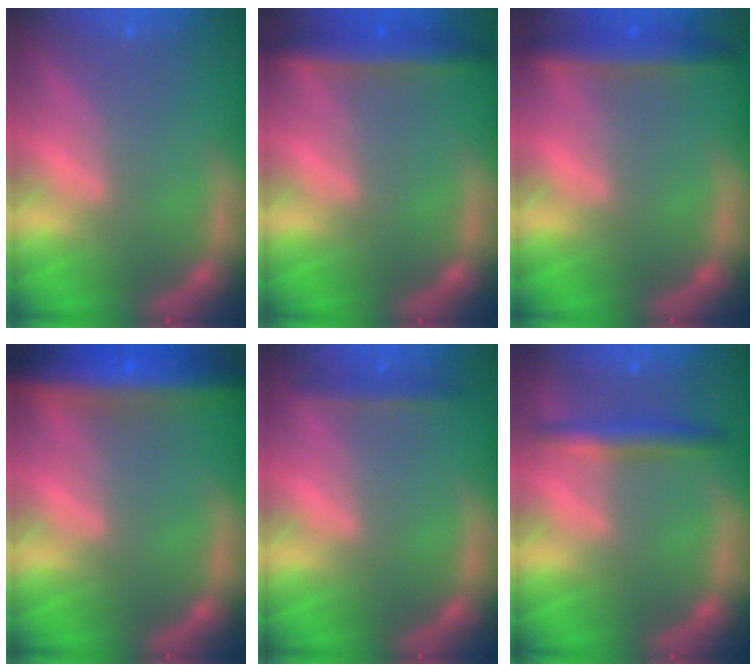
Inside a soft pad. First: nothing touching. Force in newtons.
{"total": 4.5}
{"total": 4.0}
{"total": 10.0}
{"total": 1.9}
{"total": 3.0}